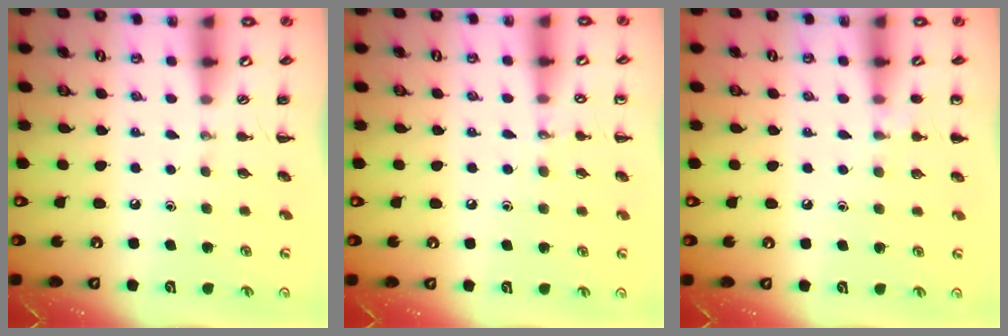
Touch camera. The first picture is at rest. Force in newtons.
{"total": 5.5, "press": 5.3, "slide": 1.5}
{"total": 5.8, "press": 5.5, "slide": 1.8}